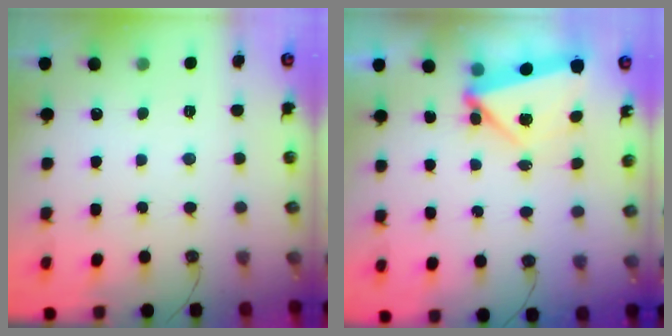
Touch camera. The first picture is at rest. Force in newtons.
{"total": 6.5, "press": 6.5, "slide": 0.6}